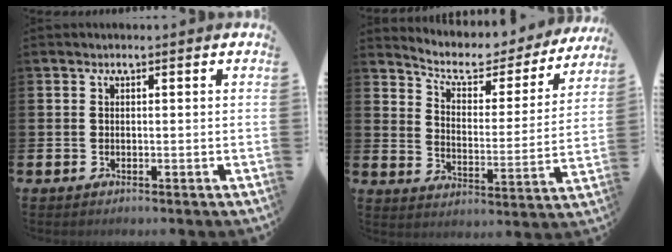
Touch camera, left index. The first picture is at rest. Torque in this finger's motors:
{"motor_torque": [0.99, -1.14, 0.10, 0.07]}